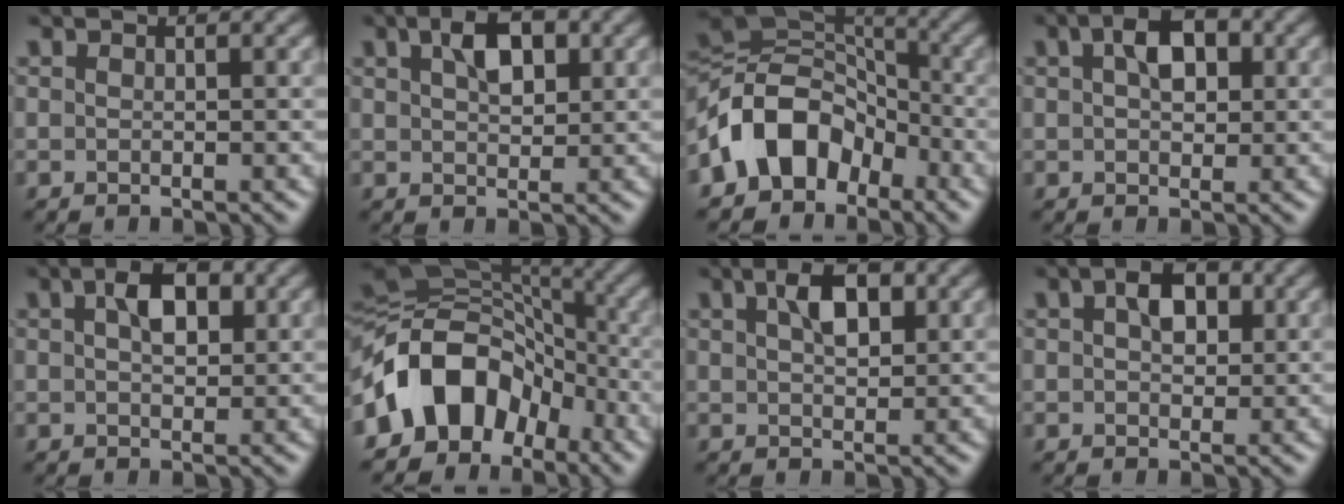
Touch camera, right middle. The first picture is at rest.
{"total": 3.7, "force": [1.5, 1.9, 2.8], "torque": [-0.049, 0.009, 0.027]}
{"total": 8.5, "force": [-4.0, 5.9, 4.6], "torque": [-0.060, 0.015, -0.090]}
{"total": 4.2, "force": [1.2, 2.6, 3.0], "torque": [-0.050, 0.011, 0.015]}
{"total": 3.8, "force": [1.2, 2.1, 2.9], "torque": [-0.050, 0.009, 0.018]}
{"total": 11.2, "force": [-5.0, 8.0, 6.1], "torque": [-0.094, 0.024, -0.114]}
{"total": 3.7, "force": [1.5, 1.9, 2.9], "torque": [-0.052, 0.009, 0.027]}
{"total": 3.4, "force": [1.1, 2.2, 2.4], "torque": [-0.040, 0.008, 0.014]}